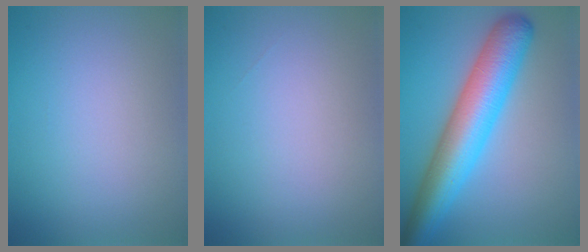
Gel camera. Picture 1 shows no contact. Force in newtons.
{"total": 0.0}
{"total": 9.0, "press": 9.0, "slide": 0.2}